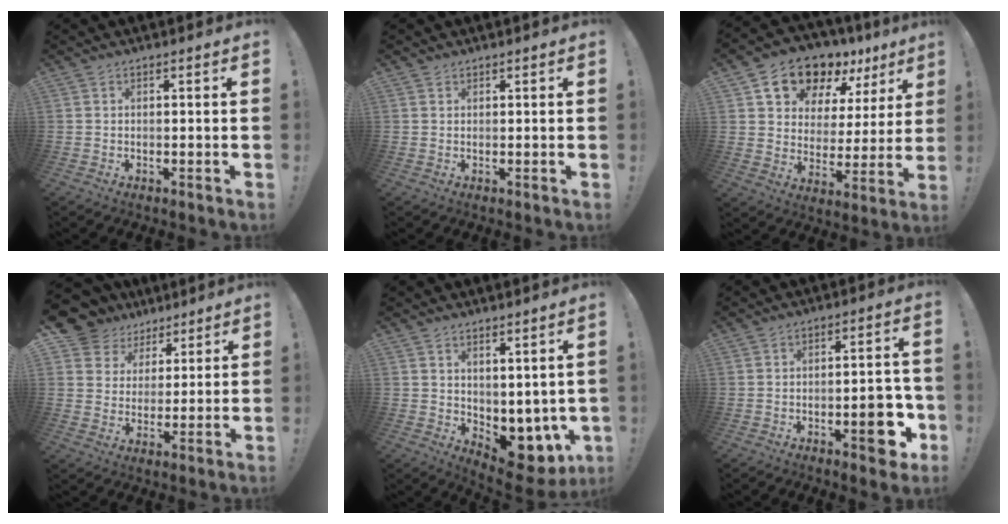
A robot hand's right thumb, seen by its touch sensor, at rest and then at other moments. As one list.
[{"total": 0.9, "force": [0.7, 0.4, 0.0], "torque": [0.005, -0.004, 0.014]}, {"total": 14.8, "force": [11.5, 7.9, 5.0], "torque": [-0.082, -0.091, 0.209]}, {"total": 9.9, "force": [6.4, 7.4, 1.6], "torque": [-0.030, -0.050, 0.130]}, {"total": 5.5, "force": [0.4, 4.3, 3.4], "torque": [-0.018, -0.027, 0.019]}, {"total": 10.5, "force": [-3.7, 4.1, 9.0], "torque": [-0.094, 0.011, -0.054]}]